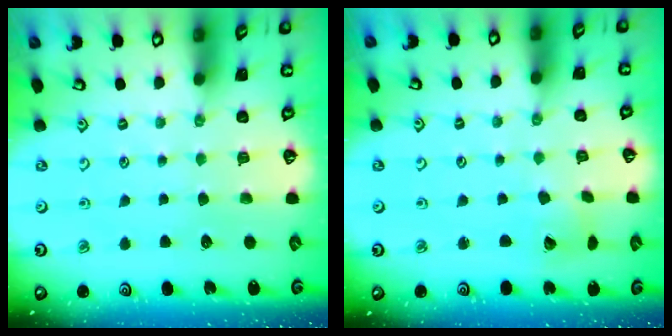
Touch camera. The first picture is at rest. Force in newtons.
{"total": 4.0, "press": 4.0, "slide": 0.5}